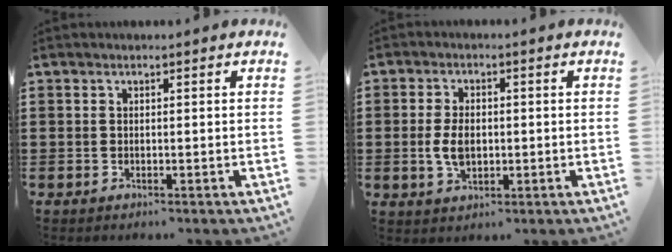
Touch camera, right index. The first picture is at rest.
{"total": 4.6, "force": [-0.4, 2.7, 3.8], "torque": [-0.088, -0.002, -0.010]}